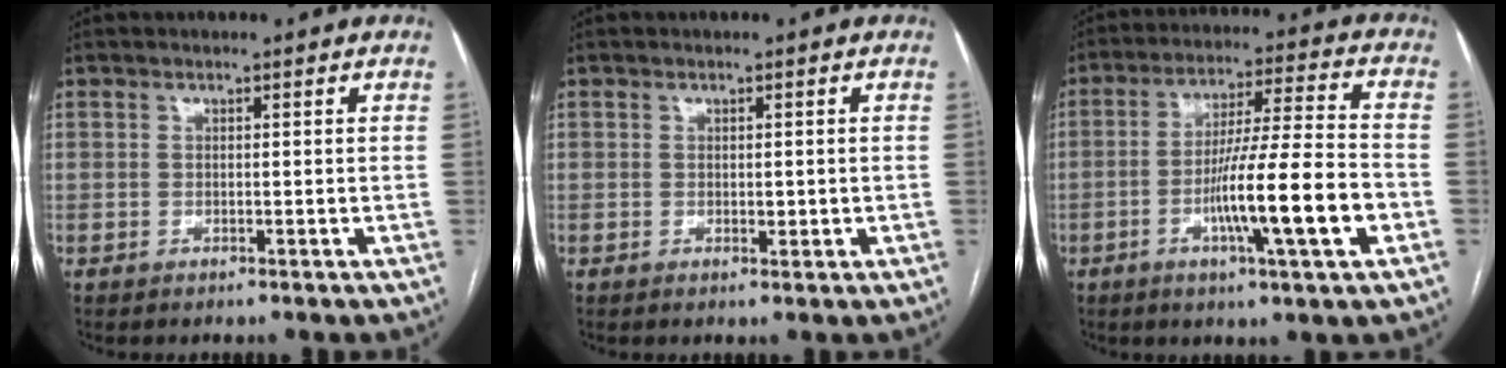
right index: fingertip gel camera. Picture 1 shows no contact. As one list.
[{"total": 1.3, "force": [0.0, 0.8, 1.1], "torque": [-0.015, -0.002, 0.002]}, {"total": 14.6, "force": [-4.5, 0.0, 13.9], "torque": [-0.237, -0.005, -0.077]}]